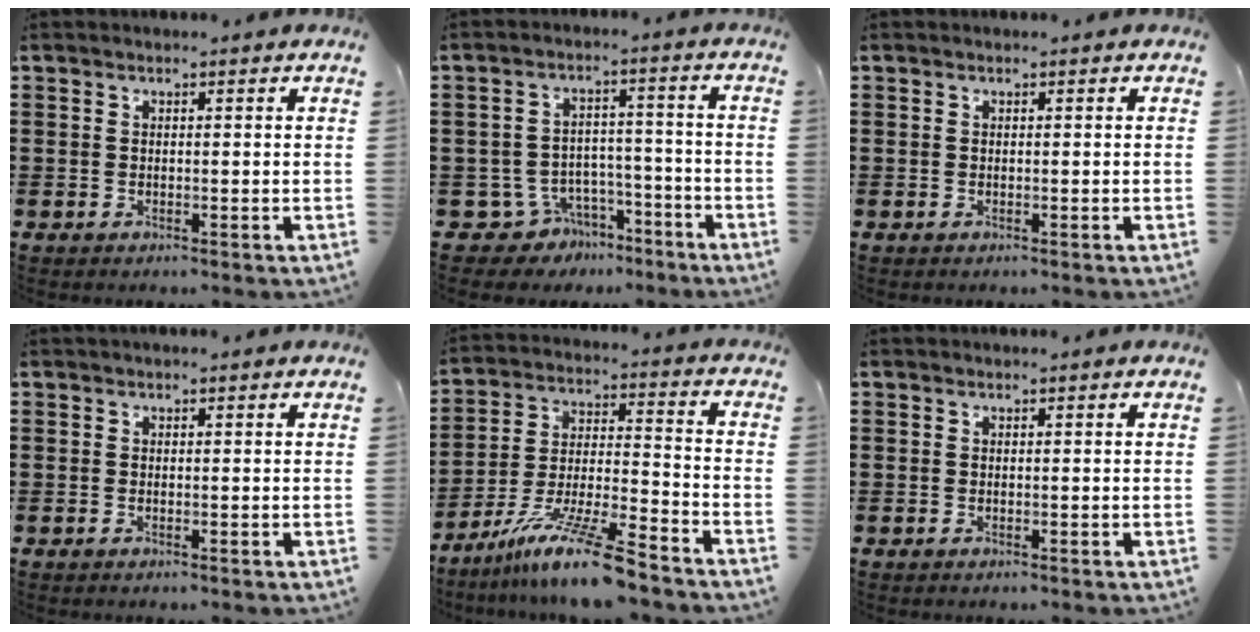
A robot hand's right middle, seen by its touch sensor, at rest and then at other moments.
{"total": 5.5, "force": [-4.4, 3.1, 1.2], "torque": [-0.042, 0.016, -0.091]}
{"total": 0.0}
{"total": 0.0}
{"total": 11.4, "force": [-9.1, 0.5, 6.9], "torque": [-0.137, 0.008, -0.178]}
{"total": 0.0}